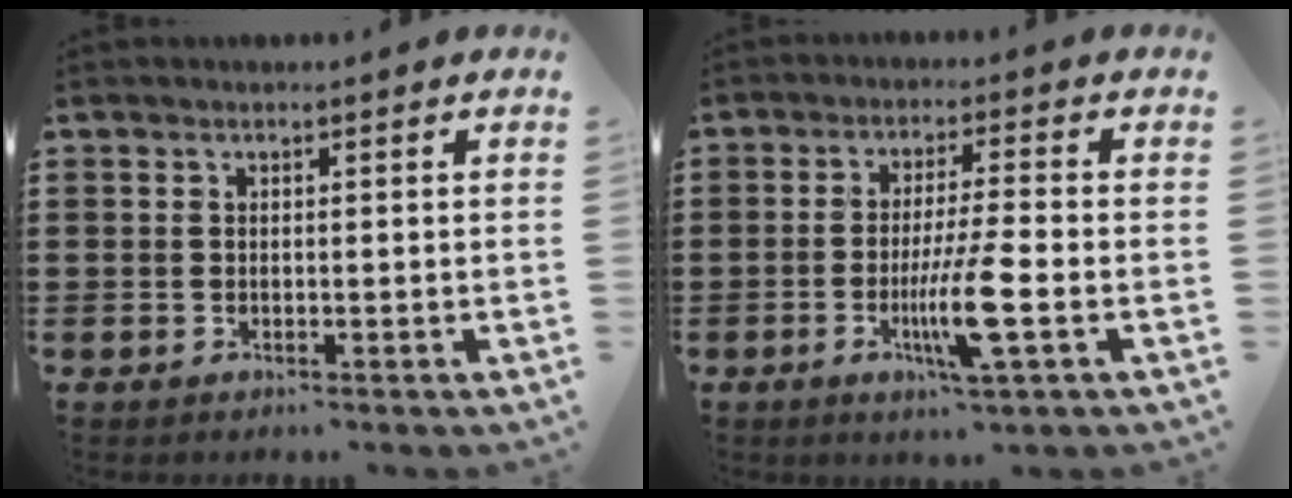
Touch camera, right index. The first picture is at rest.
{"total": 8.9, "force": [-2.7, 0.7, 8.4], "torque": [-0.165, -0.020, -0.052]}